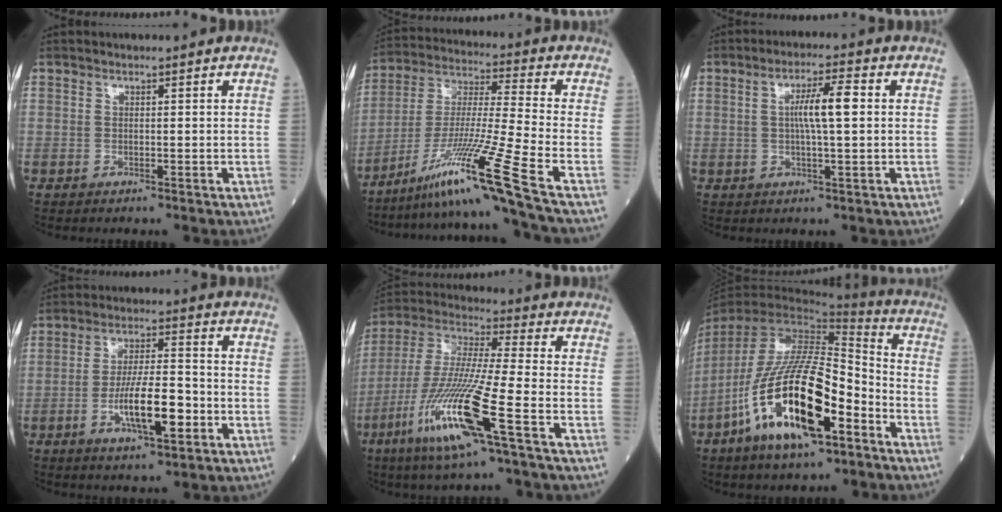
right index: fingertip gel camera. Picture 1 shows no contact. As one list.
[{"total": 16.8, "force": [-11.0, -4.0, 12.0], "torque": [-0.242, -0.018, -0.192]}, {"total": 6.0, "force": [0.7, 0.4, 5.9], "torque": [-0.106, 0.007, 0.012]}, {"total": 9.5, "force": [-3.2, 1.9, 8.8], "torque": [-0.161, 0.001, -0.055]}, {"total": 16.7, "force": [-7.5, -0.2, 15.0], "torque": [-0.320, -0.029, -0.148]}, {"total": 21.2, "force": [-9.9, 5.1, 18.0], "torque": [-0.367, -0.023, -0.177]}]